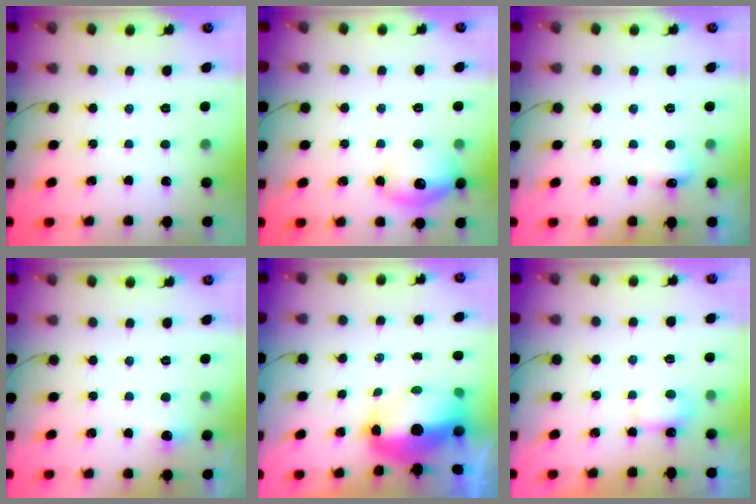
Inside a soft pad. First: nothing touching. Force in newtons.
{"total": 13.0, "press": 13.0, "slide": 0.6}
{"total": 5.1, "press": 5.0, "slide": 1.3}
{"total": 4.0, "press": 3.7, "slide": 1.6}
{"total": 10.5, "press": 10.4, "slide": 1.6}
{"total": 3.6, "press": 3.4, "slide": 1.2}